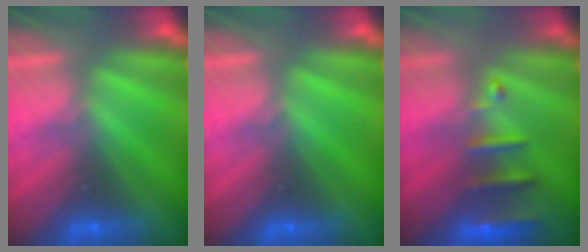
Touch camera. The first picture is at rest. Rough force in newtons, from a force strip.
{"total": 0.0}
{"total": 2.7}